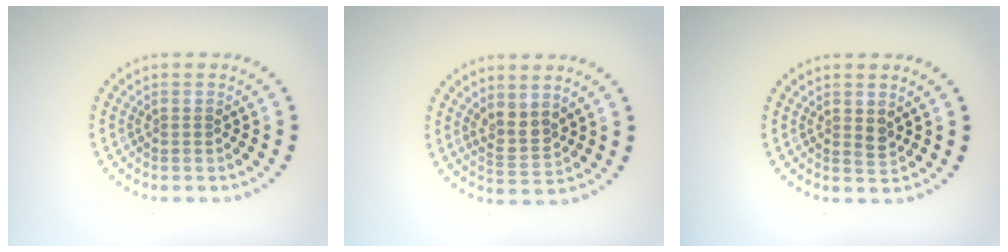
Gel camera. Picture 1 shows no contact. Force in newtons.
{"total": 2.3, "press": 2.0, "slide": 1.2}
{"total": 1.0, "press": 1.0, "slide": 0.3}